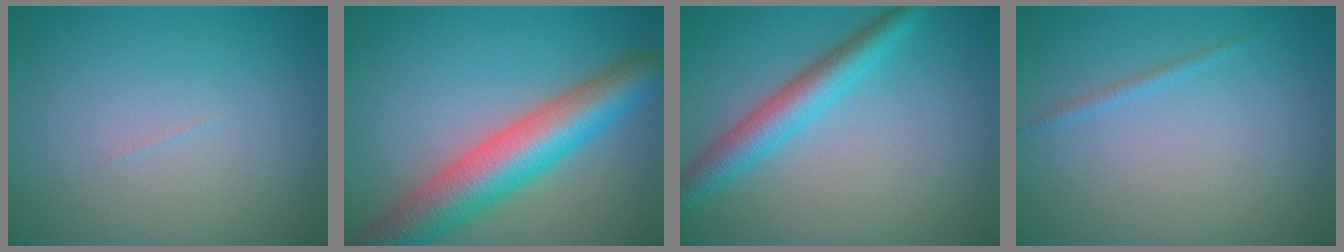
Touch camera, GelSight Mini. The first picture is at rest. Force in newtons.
{"total": 8.7, "press": 8.7, "slide": 0.2}
{"total": 4.2, "press": 4.2, "slide": 0.1}
{"total": 0.8, "press": 0.8, "slide": 0.1}